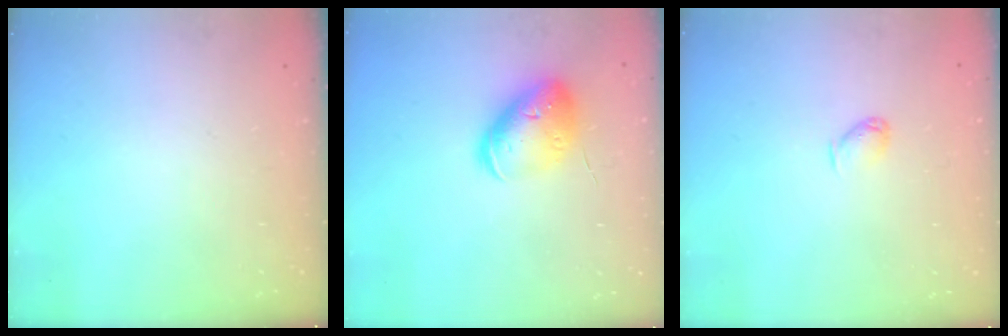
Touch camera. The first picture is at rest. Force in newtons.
{"total": 13.2, "press": 13.1, "slide": 1.9}
{"total": 4.0, "press": 3.9, "slide": 0.7}